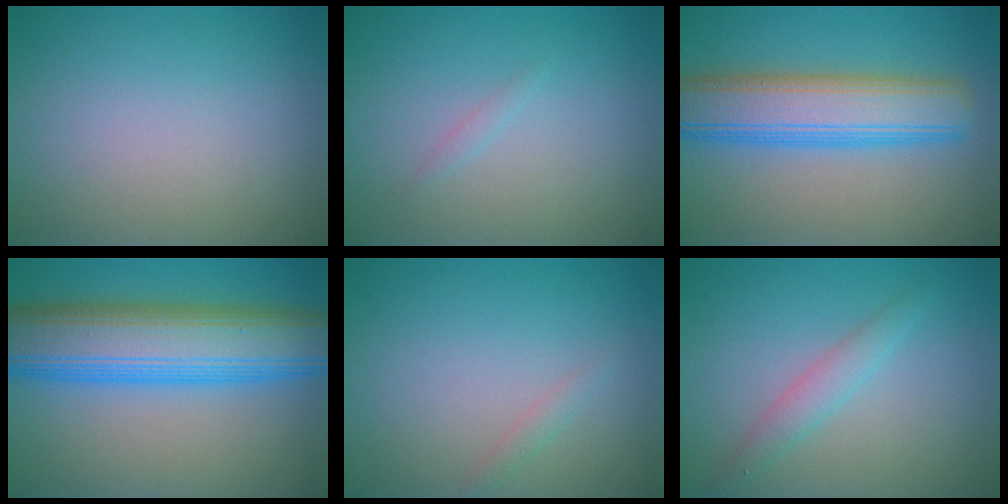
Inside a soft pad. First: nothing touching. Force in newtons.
{"total": 0.6, "press": 0.6, "slide": 0.0}
{"total": 8.2, "press": 8.2, "slide": 0.2}
{"total": 11.7, "press": 11.7, "slide": 0.0}
{"total": 0.8, "press": 0.8, "slide": 0.0}
{"total": 1.9, "press": 1.9, "slide": 0.1}